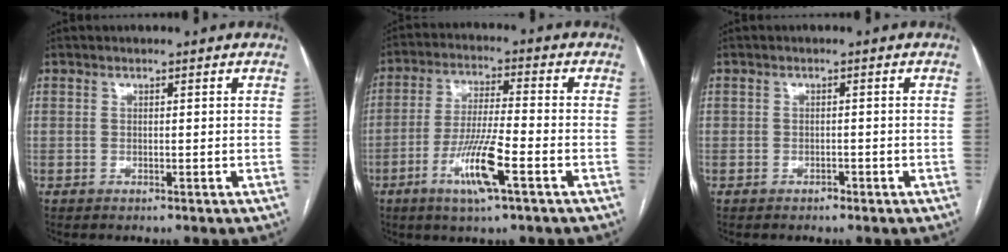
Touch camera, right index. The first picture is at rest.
{"total": 9.8, "force": [-4.3, 0.3, 8.8], "torque": [-0.174, -0.012, -0.081]}
{"total": 0.9, "force": [-0.6, 0.5, 0.3], "torque": [-0.007, 0.001, -0.009]}